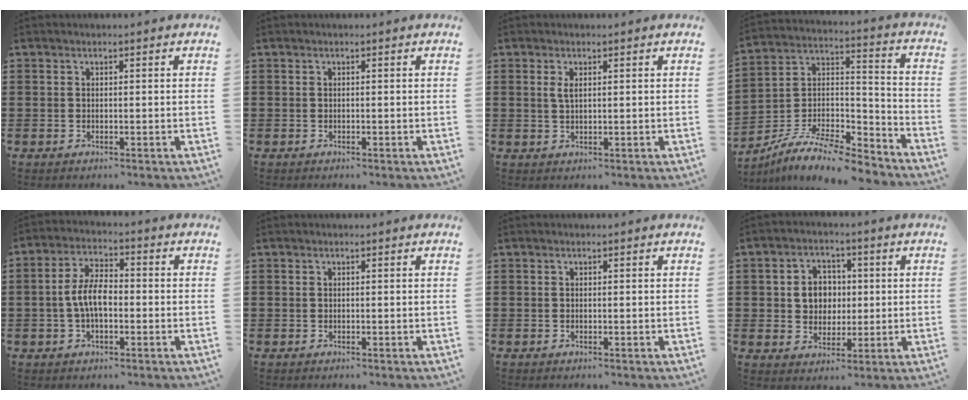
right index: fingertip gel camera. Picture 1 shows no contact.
{"total": 0.0}
{"total": 1.8, "force": [0.6, 0.6, 1.6], "torque": [-0.034, 0.004, 0.008]}
{"total": 9.8, "force": [-8.4, 2.6, 4.2], "torque": [-0.076, 0.018, -0.166]}
{"total": 6.3, "force": [-0.9, 3.1, 5.5], "torque": [-0.117, 0.003, -0.022]}
{"total": 0.0}
{"total": 0.0}
{"total": 5.8, "force": [0.5, 5.2, 2.4], "torque": [-0.058, 0.016, 0.005]}